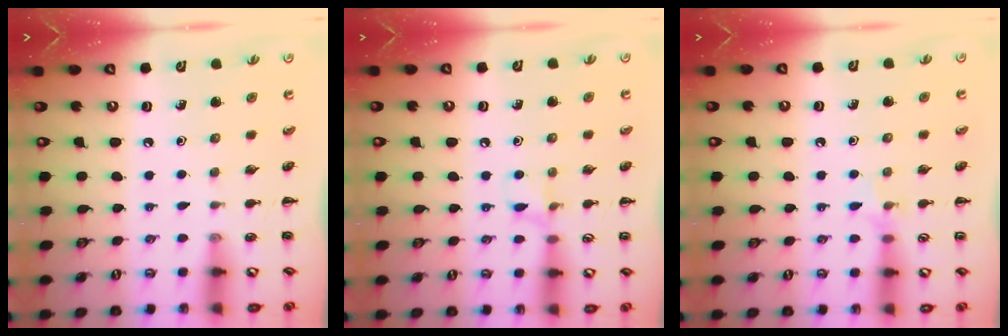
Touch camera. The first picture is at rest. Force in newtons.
{"total": 5.3, "press": 5.1, "slide": 1.4}
{"total": 4.5, "press": 4.4, "slide": 1.1}